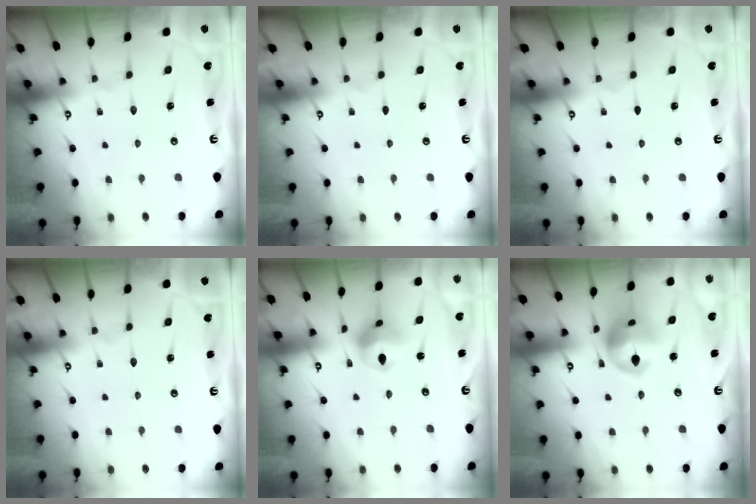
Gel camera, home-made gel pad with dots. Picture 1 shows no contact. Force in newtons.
{"total": 0.0}
{"total": 0.0}
{"total": 0.0}
{"total": 8.8, "press": 8.7, "slide": 0.6}
{"total": 12.8, "press": 12.7, "slide": 2.0}